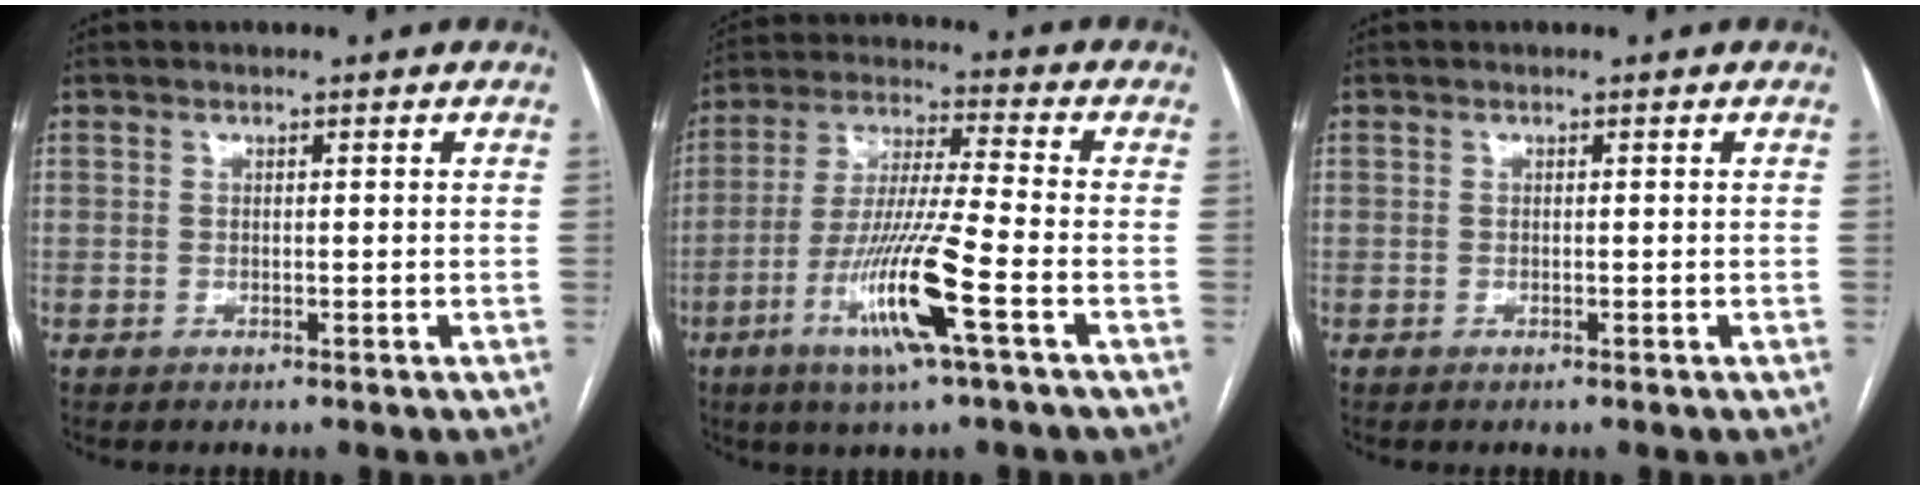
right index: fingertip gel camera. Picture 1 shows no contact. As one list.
[{"total": 13.4, "force": [-5.6, -0.3, 12.2], "torque": [-0.244, -0.018, -0.107]}, {"total": 0.0}]